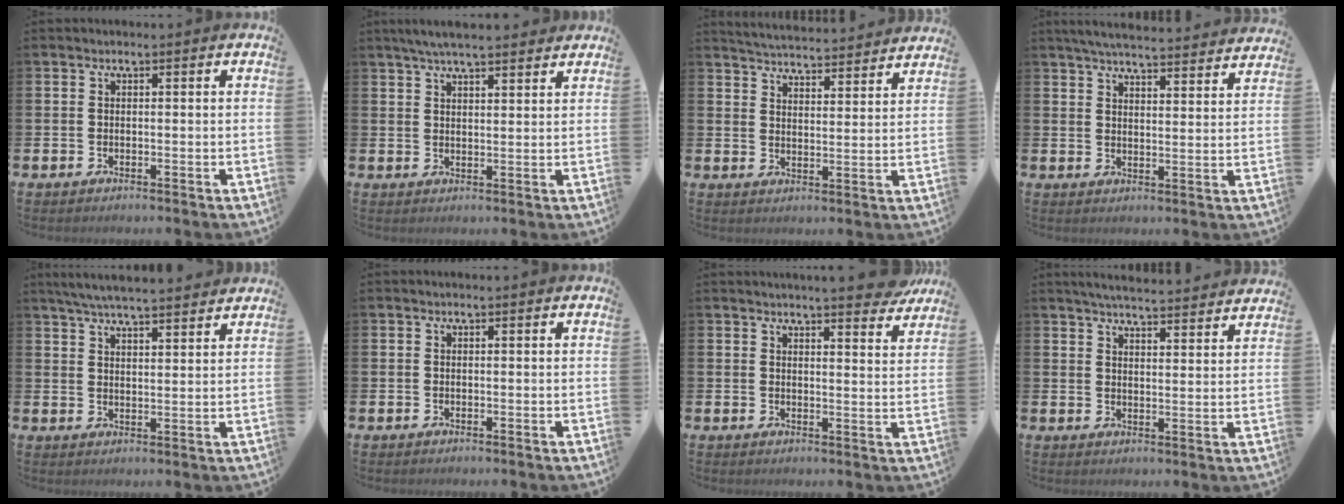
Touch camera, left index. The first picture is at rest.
{"total": 4.9, "force": [4.5, 0.7, 1.8], "torque": [-0.041, -0.011, 0.081]}
{"total": 5.1, "force": [5.1, 0.2, 0.2], "torque": [-0.025, -0.038, 0.091]}
{"total": 5.5, "force": [5.3, 0.3, 1.1], "torque": [-0.033, -0.036, 0.094]}
{"total": 5.7, "force": [5.5, 0.3, 1.4], "torque": [-0.046, -0.021, 0.100]}
{"total": 0.0}
{"total": 5.0, "force": [4.9, -0.1, 0.9], "torque": [-0.008, -0.032, 0.085]}
{"total": 5.0, "force": [5.0, 0.1, 0.9], "torque": [-0.025, -0.035, 0.087]}